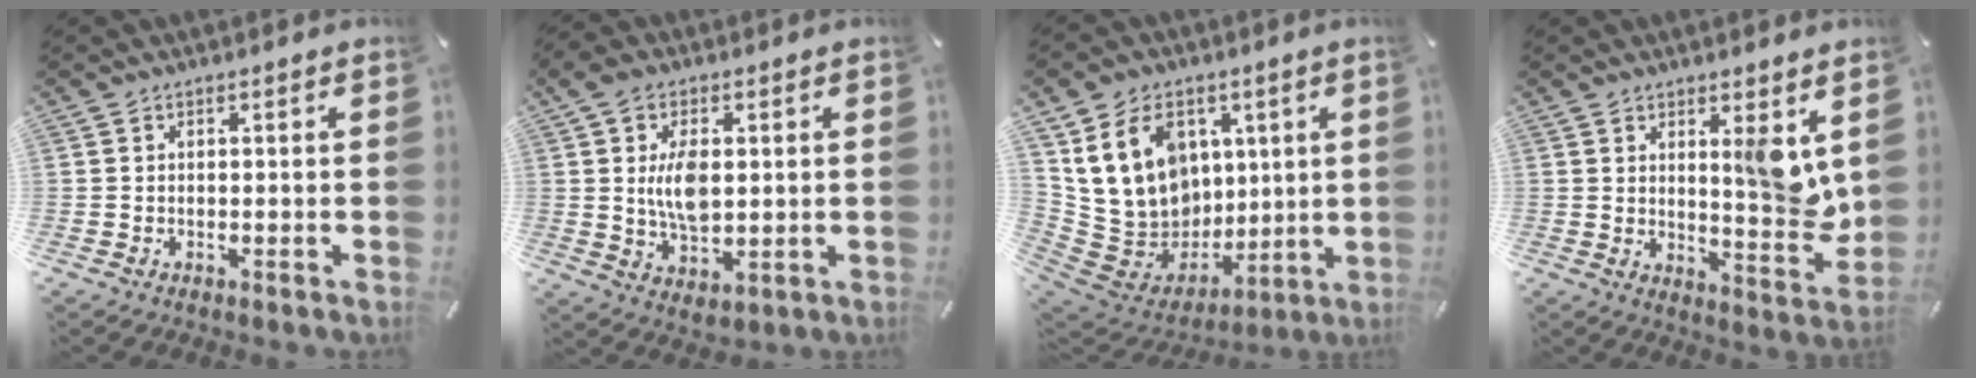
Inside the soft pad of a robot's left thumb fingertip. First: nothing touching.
{"total": 11.2, "force": [1.6, 7.2, 8.4], "torque": [-0.178, 0.002, 0.026]}
{"total": 18.4, "force": [6.7, 14.9, 8.4], "torque": [-0.154, -0.031, 0.142]}
{"total": 8.6, "force": [3.6, 2.3, 7.5], "torque": [-0.090, -0.038, 0.054]}